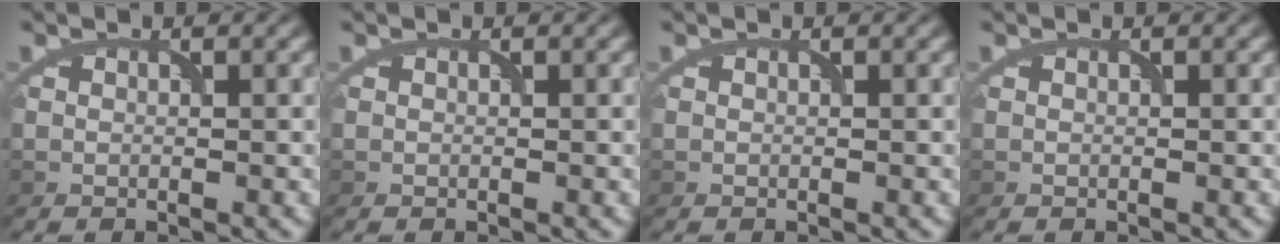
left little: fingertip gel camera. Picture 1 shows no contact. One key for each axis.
{"total": 0.0}
{"total": 0.0}
{"total": 0.0}